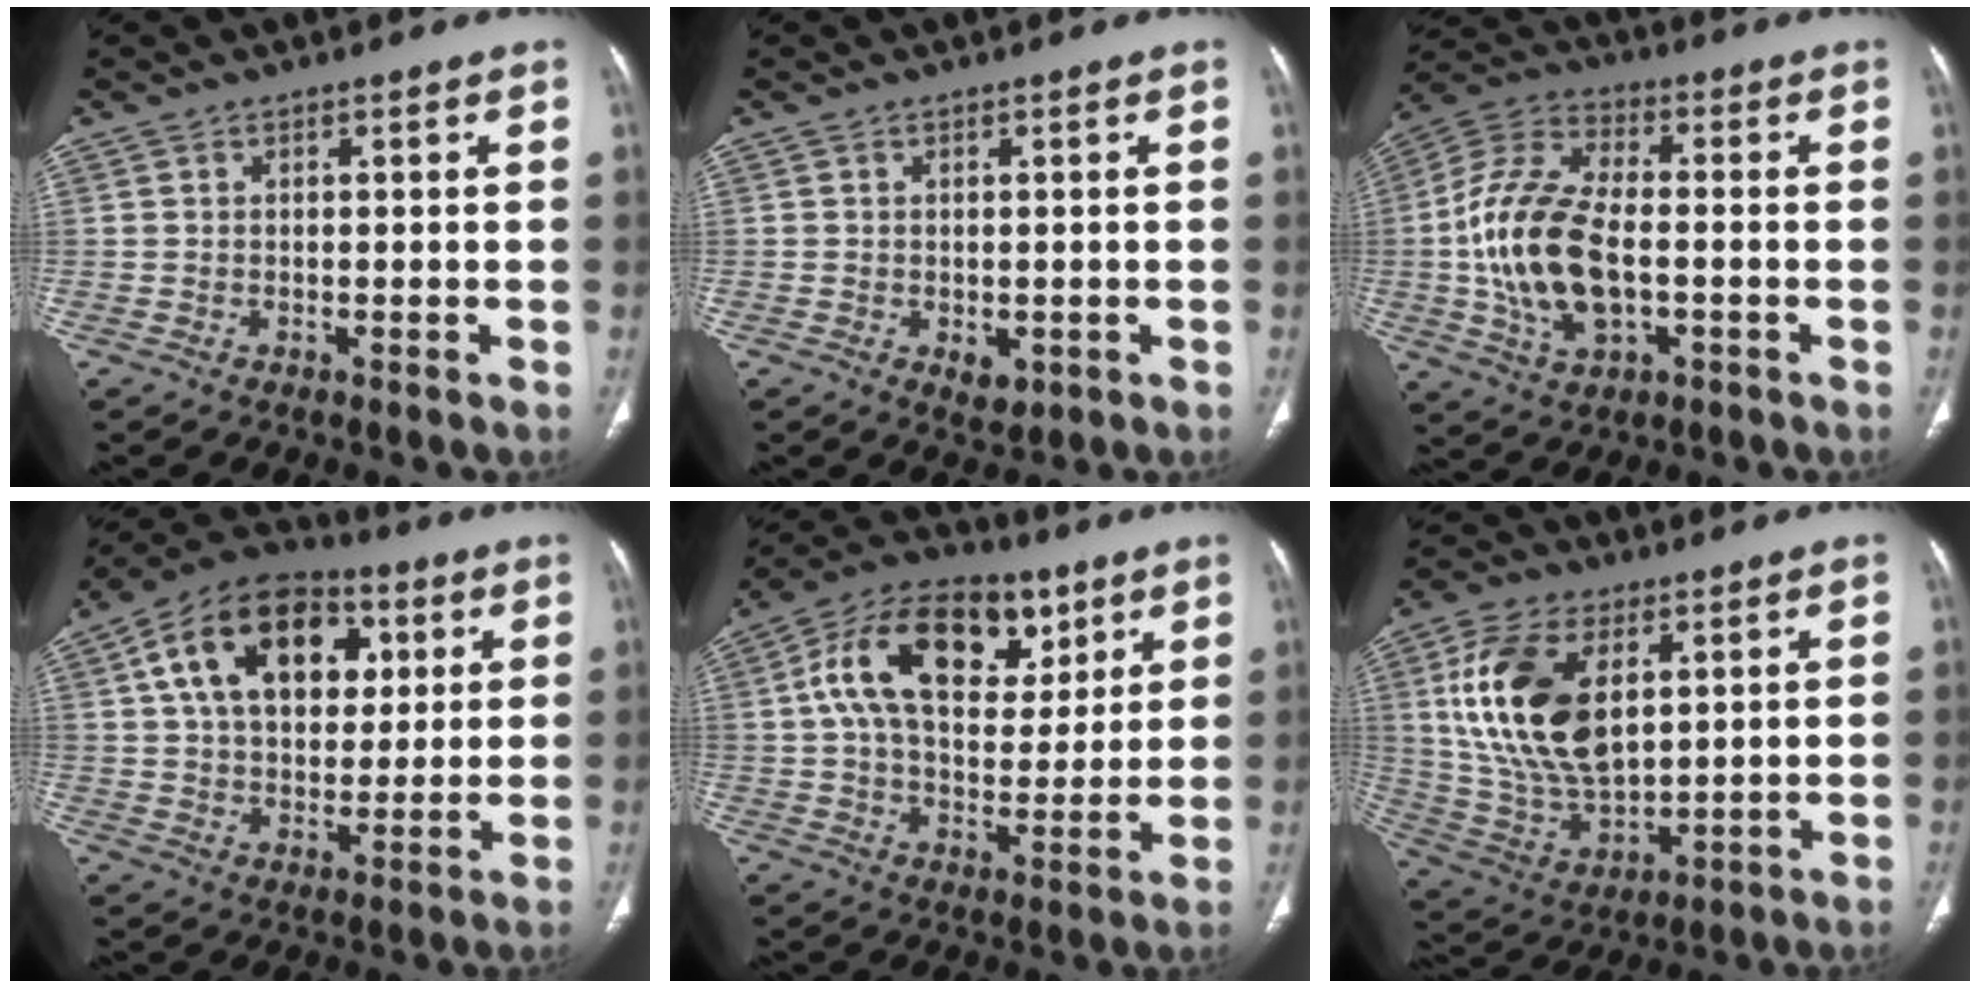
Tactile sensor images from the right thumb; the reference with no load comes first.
{"total": 2.7, "force": [-0.7, 1.8, 1.9], "torque": [-0.016, -0.003, 0.000]}
{"total": 17.8, "force": [-2.0, 9.6, 14.8], "torque": [-0.299, 0.021, -0.036]}
{"total": 20.3, "force": [6.2, 13.5, 13.9], "torque": [-0.206, 0.005, 0.096]}
{"total": 19.4, "force": [7.2, 11.9, 13.5], "torque": [-0.199, -0.007, 0.116]}
{"total": 19.6, "force": [5.4, 11.2, 15.2], "torque": [-0.279, -0.018, 0.108]}